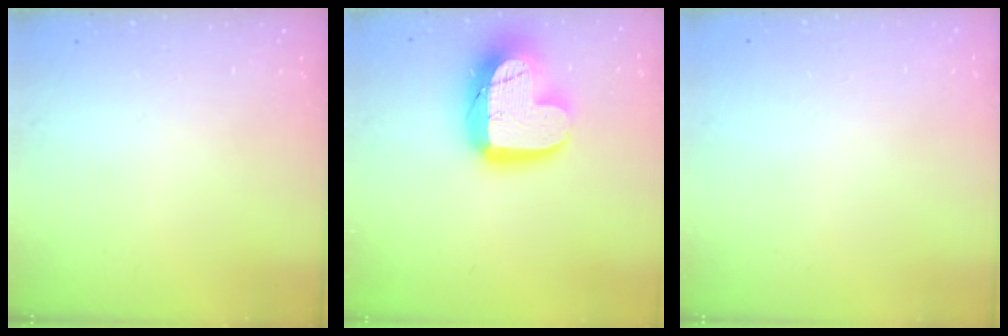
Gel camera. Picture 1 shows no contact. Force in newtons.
{"total": 20.6, "press": 20.6, "slide": 1.5}
{"total": 0.5, "press": 0.5, "slide": 0.1}